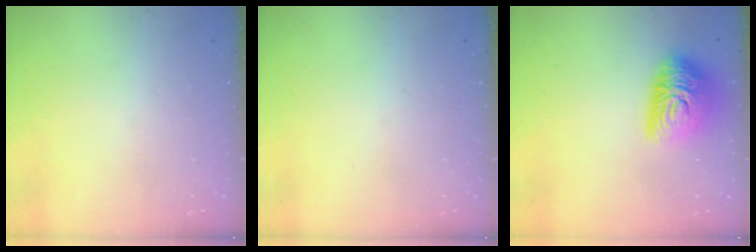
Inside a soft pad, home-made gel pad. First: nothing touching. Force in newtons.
{"total": 0.0}
{"total": 13.8, "press": 13.8, "slide": 0.8}